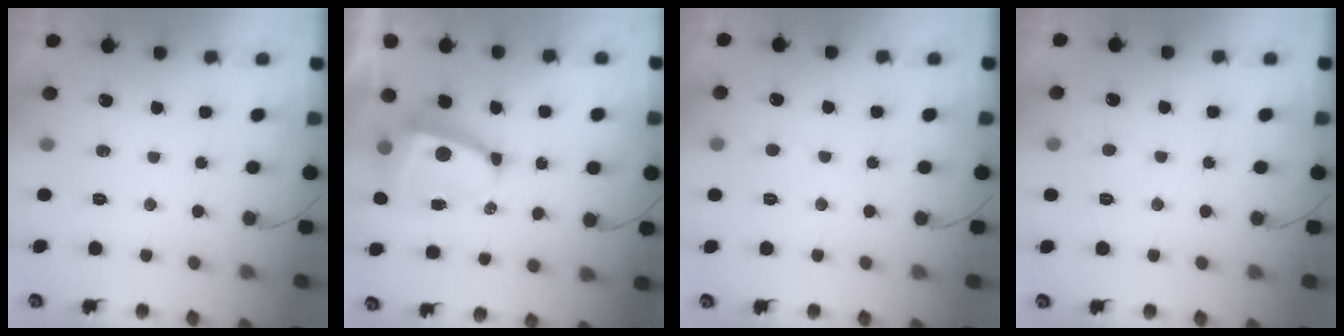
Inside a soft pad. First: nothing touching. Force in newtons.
{"total": 8.2, "press": 8.0, "slide": 1.3}
{"total": 2.5, "press": 2.5, "slide": 0.2}
{"total": 2.4, "press": 2.4, "slide": 0.2}